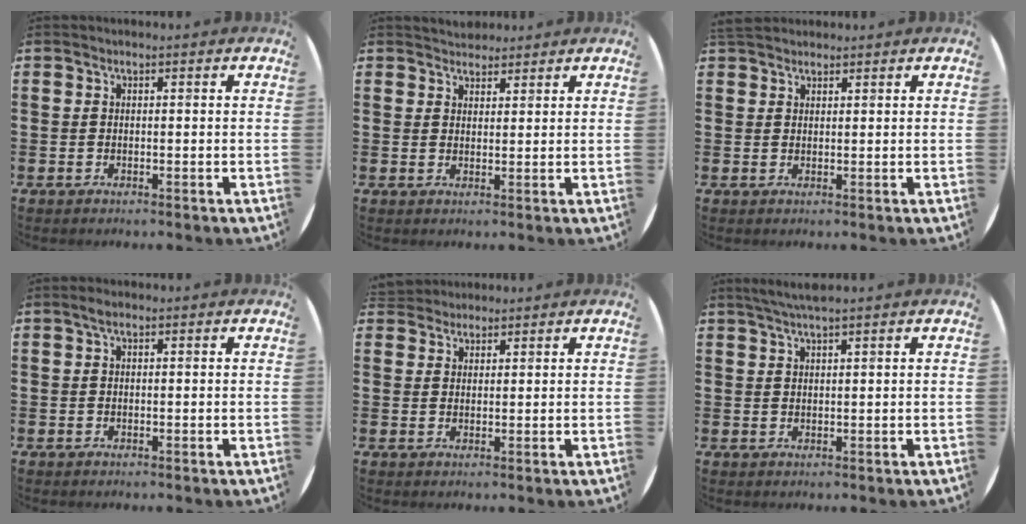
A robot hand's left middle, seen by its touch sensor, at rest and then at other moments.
{"total": 2.3, "force": [2.2, 0.6, -0.1], "torque": [-0.001, 0.000, 0.042]}
{"total": 2.1, "force": [1.9, 0.7, 0.4], "torque": [-0.005, 0.001, 0.036]}
{"total": 0.9, "force": [0.5, 0.4, 0.7], "torque": [-0.014, 0.006, 0.007]}
{"total": 2.4, "force": [2.3, 0.7, -0.2], "torque": [0.000, 0.002, 0.045]}
{"total": 2.4, "force": [2.0, -0.1, 1.3], "torque": [-0.028, 0.002, 0.037]}